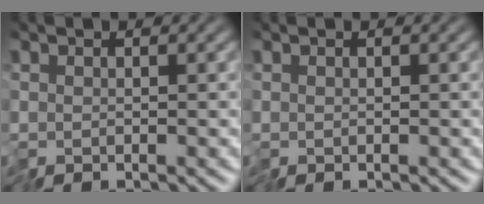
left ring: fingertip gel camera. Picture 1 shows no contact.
{"total": 0.0}